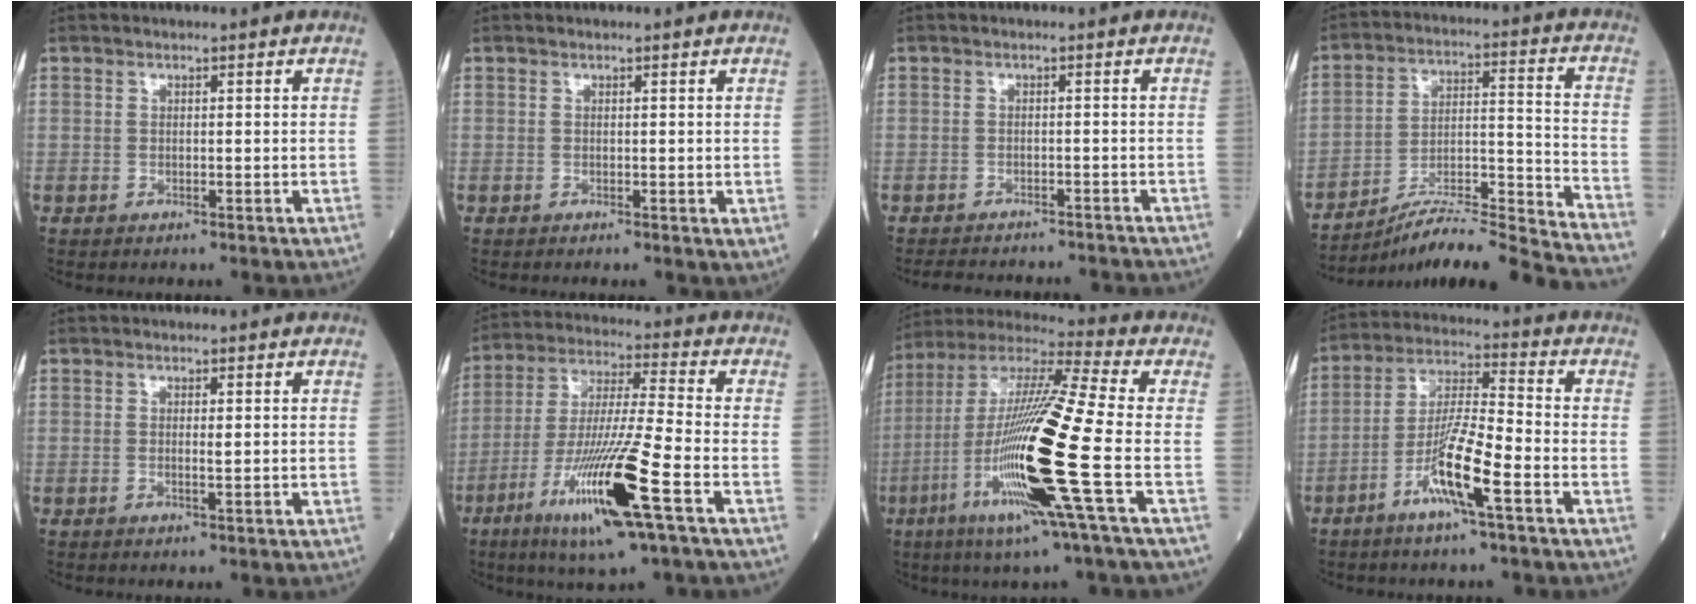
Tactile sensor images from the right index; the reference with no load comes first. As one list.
[{"total": 0.6, "force": [0.2, 0.2, 0.5], "torque": [-0.014, -0.002, 0.005]}, {"total": 10.0, "force": [-9.4, 2.1, 2.7], "torque": [-0.041, 0.002, -0.108]}, {"total": 20.1, "force": [-18.7, -1.8, 7.2], "torque": [-0.101, 0.003, -0.290]}, {"total": 0.9, "force": [0.1, -0.1, 0.9], "torque": [-0.019, -0.001, 0.004]}, {"total": 16.8, "force": [-7.3, 0.0, 15.1], "torque": [-0.313, -0.029, -0.132]}, {"total": 21.4, "force": [-6.1, -0.4, 20.5], "torque": [-0.430, -0.033, -0.127]}, {"total": 10.0, "force": [-4.6, 0.3, 8.9], "torque": [-0.176, -0.002, -0.089]}]